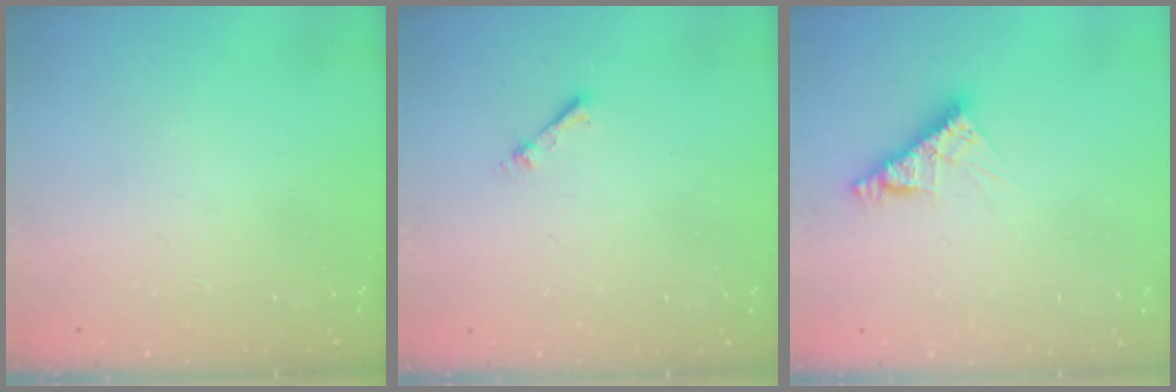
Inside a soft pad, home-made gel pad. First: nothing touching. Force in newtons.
{"total": 1.9, "press": 1.9, "slide": 0.3}
{"total": 8.5, "press": 8.5, "slide": 0.7}